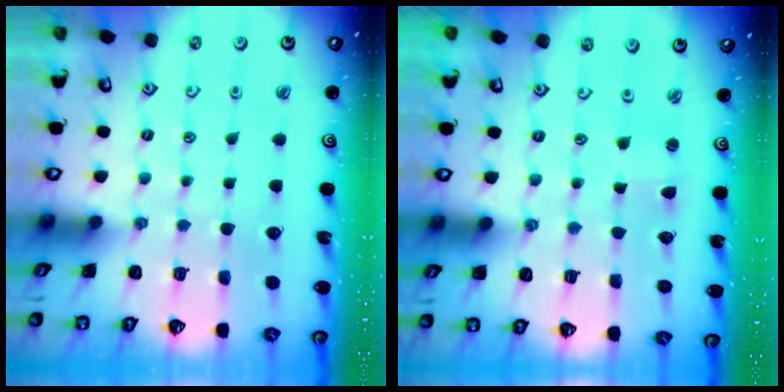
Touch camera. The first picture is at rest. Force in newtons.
{"total": 0.9, "press": 0.8, "slide": 0.1}